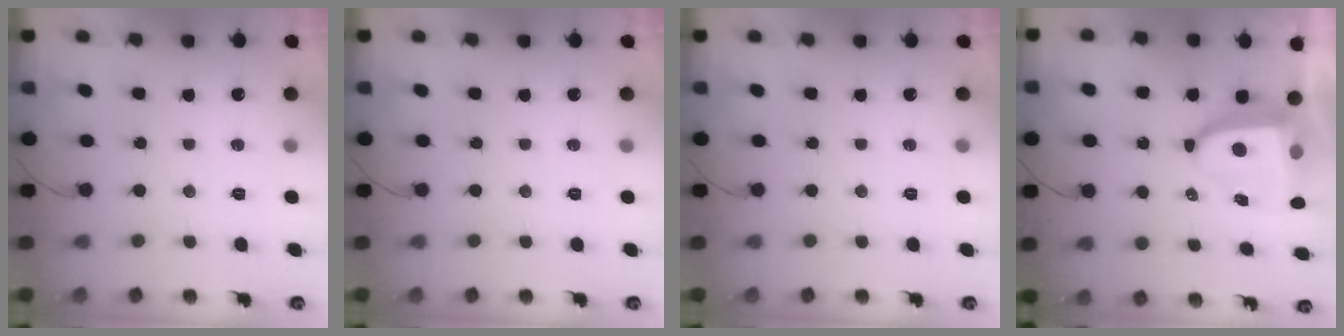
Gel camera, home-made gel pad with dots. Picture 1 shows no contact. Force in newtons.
{"total": 0.0}
{"total": 0.0}
{"total": 7.9, "press": 7.8, "slide": 1.2}